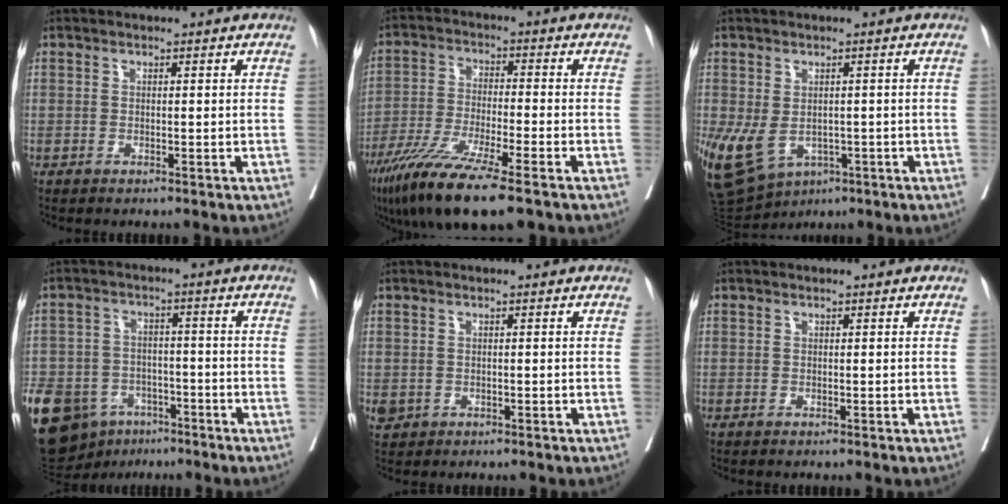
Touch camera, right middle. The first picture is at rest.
{"total": 13.2, "force": [-8.8, 0.8, 9.8], "torque": [-0.187, -0.042, -0.154]}
{"total": 13.1, "force": [-4.8, 9.1, 8.1], "torque": [-0.186, -0.011, -0.058]}
{"total": 23.7, "force": [-12.7, 16.3, 11.5], "torque": [-0.336, -0.020, -0.195]}
{"total": 1.2, "force": [-0.4, 1.0, 0.5], "torque": [-0.010, 0.002, 0.001]}
{"total": 0.0}